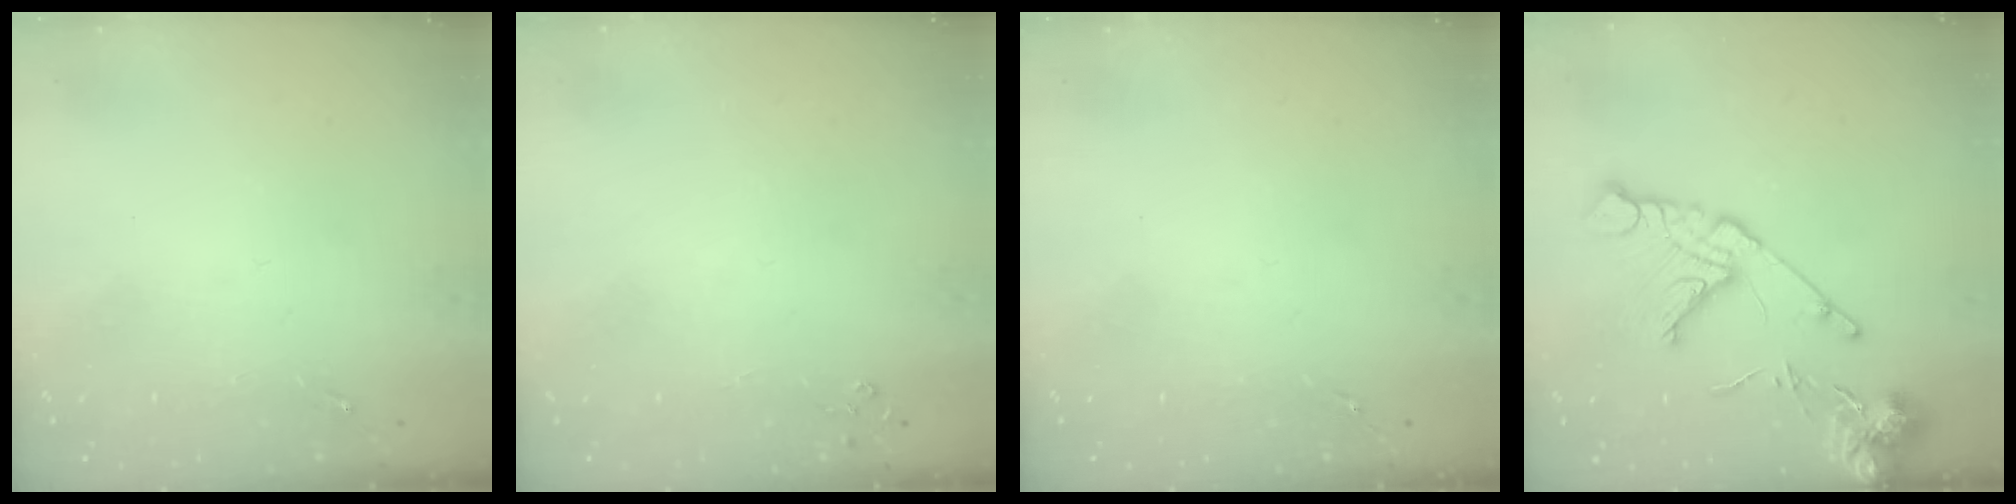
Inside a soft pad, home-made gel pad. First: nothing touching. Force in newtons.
{"total": 2.8, "press": 2.8, "slide": 0.3}
{"total": 0.0}
{"total": 15.5, "press": 15.4, "slide": 2.0}